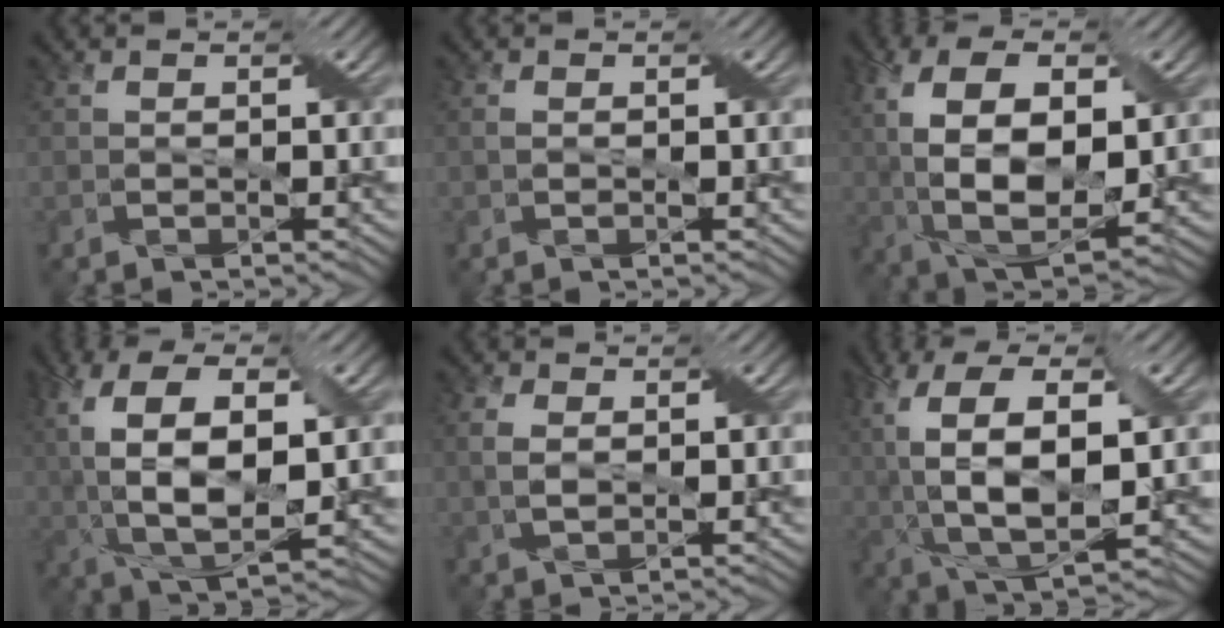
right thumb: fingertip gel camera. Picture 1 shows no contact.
{"total": 0.8, "force": [0.0, 0.5, 0.6], "torque": [-0.013, 0.003, 0.001]}
{"total": 14.5, "force": [1.7, 8.2, 11.9], "torque": [-0.242, 0.000, 0.031]}
{"total": 14.3, "force": [1.6, 7.6, 12.0], "torque": [-0.254, -0.003, 0.031]}
{"total": 3.1, "force": [0.5, 2.0, 2.3], "torque": [-0.060, 0.004, 0.009]}
{"total": 14.3, "force": [1.5, 7.2, 12.2], "torque": [-0.267, -0.002, 0.033]}